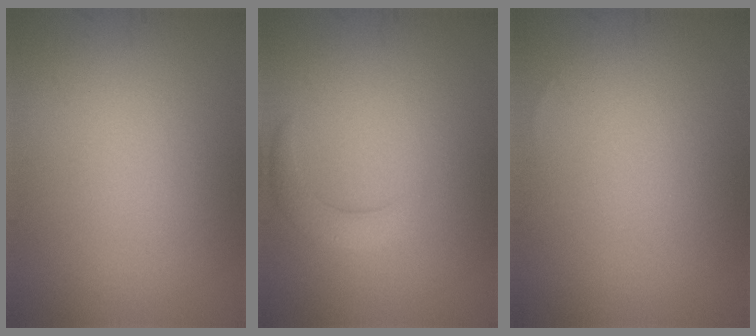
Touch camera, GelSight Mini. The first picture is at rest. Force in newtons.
{"total": 2.1, "press": 2.1, "slide": 0.2}
{"total": 0.0}